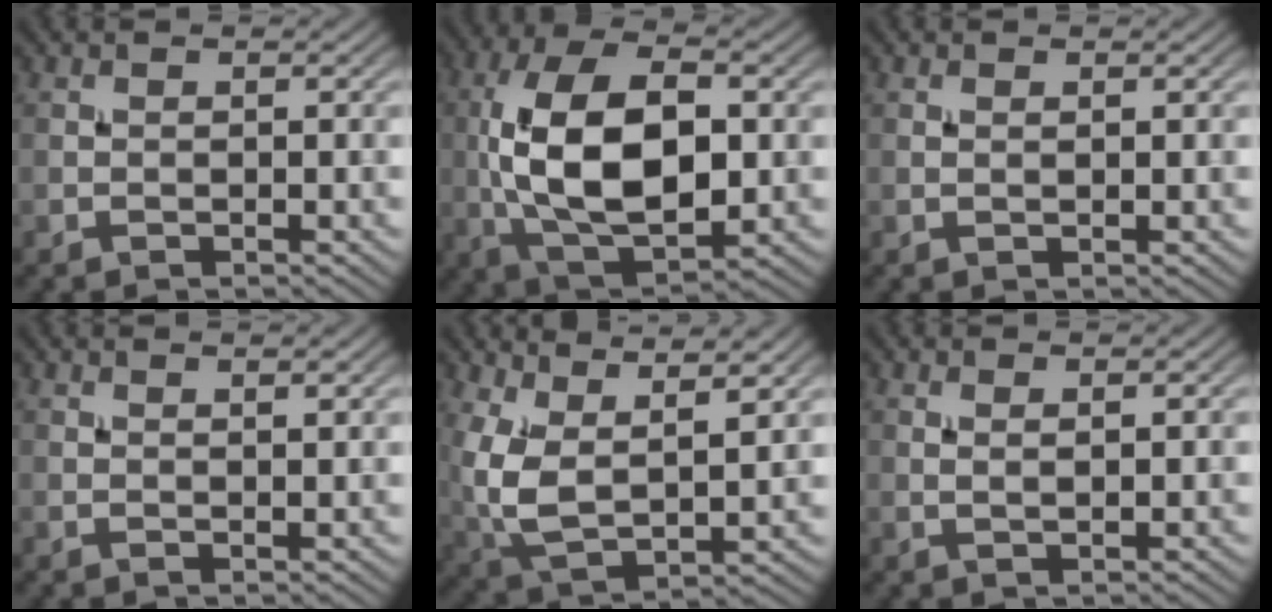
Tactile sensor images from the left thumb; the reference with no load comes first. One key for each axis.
{"total": 13.9, "fx": 0.2, "fy": 7.2, "fz": 11.9, "tx": -0.243, "ty": 0.009, "tz": 0.004}
{"total": 0.5, "fx": 0.3, "fy": 0.0, "fz": 0.4, "tx": -0.008, "ty": 0.001, "tz": 0.006}
{"total": 1.6, "fx": 1.2, "fy": 0.1, "fz": 1.0, "tx": -0.019, "ty": -0.003, "tz": 0.019}
{"total": 11.1, "fx": 4.0, "fy": 5.2, "fz": 9.0, "tx": -0.224, "ty": -0.009, "tz": 0.079}
{"total": 1.2, "fx": 0.7, "fy": 0.2, "fz": 1.0, "tx": -0.022, "ty": 0.001, "tz": 0.014}